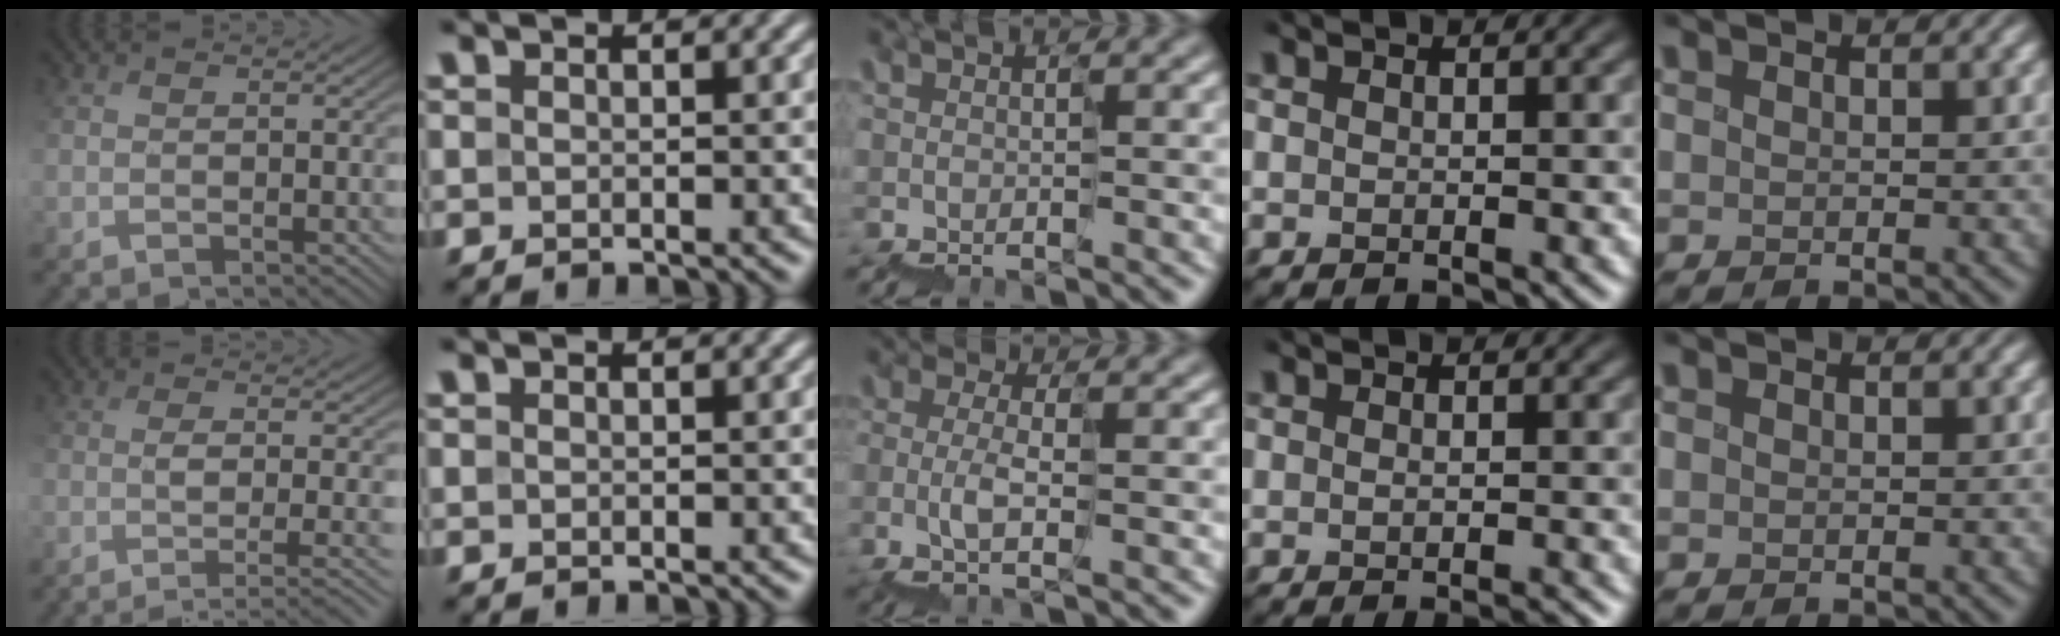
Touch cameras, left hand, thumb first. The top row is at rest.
{"thumb": {"total": 6.5, "force": [-3.0, 1.9, 5.4], "torque": [-0.078, -0.006, -0.043]}, "middle": {"total": 1.3, "force": [-0.6, 0.4, 1.1], "torque": [-0.029, 0.007, -0.009]}, "ring": {"total": 1.2, "force": [-0.7, -0.2, 1.0], "torque": [-0.009, 0.001, -0.011]}}